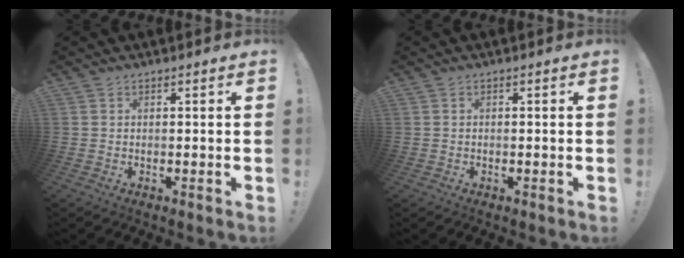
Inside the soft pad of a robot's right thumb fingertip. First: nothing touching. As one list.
[{"total": 0.0}]